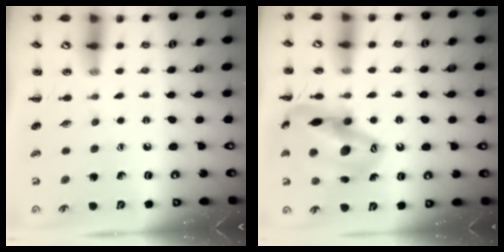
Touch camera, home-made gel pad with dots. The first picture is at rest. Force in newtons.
{"total": 20.7, "press": 20.5, "slide": 2.4}